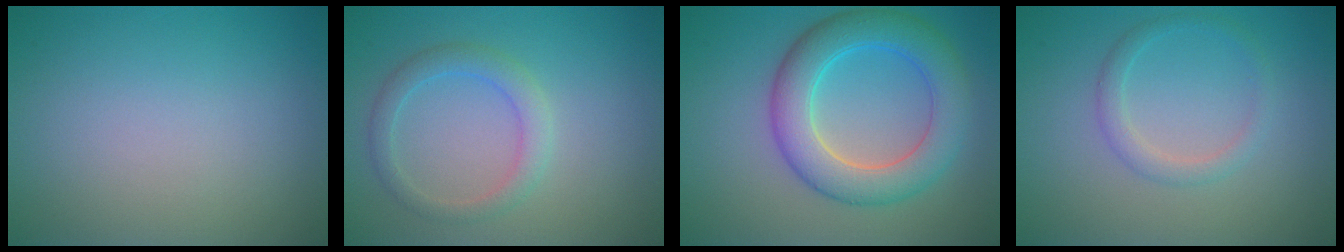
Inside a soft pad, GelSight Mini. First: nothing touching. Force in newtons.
{"total": 2.4, "press": 2.4, "slide": 0.1}
{"total": 6.5, "press": 6.5, "slide": 0.2}
{"total": 1.7, "press": 1.7, "slide": 0.0}